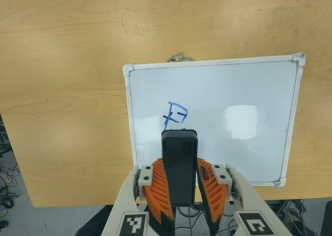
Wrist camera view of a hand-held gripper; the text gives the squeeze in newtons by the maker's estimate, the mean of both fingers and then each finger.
{"total": 7.9, "left": 5.8, "right": 10.0}